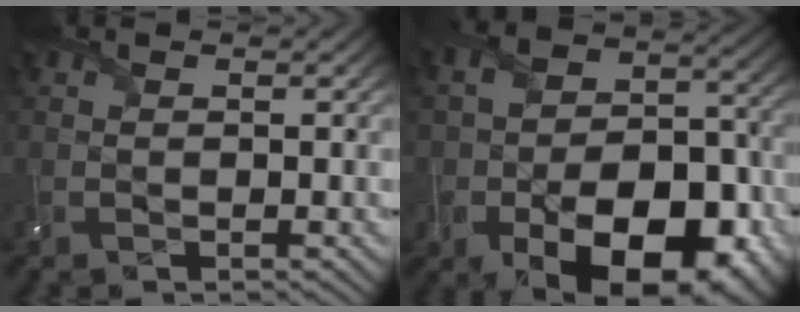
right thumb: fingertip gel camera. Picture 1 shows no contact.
{"total": 17.2, "force": [-7.9, 10.9, 10.7], "torque": [-0.158, -0.036, -0.116]}